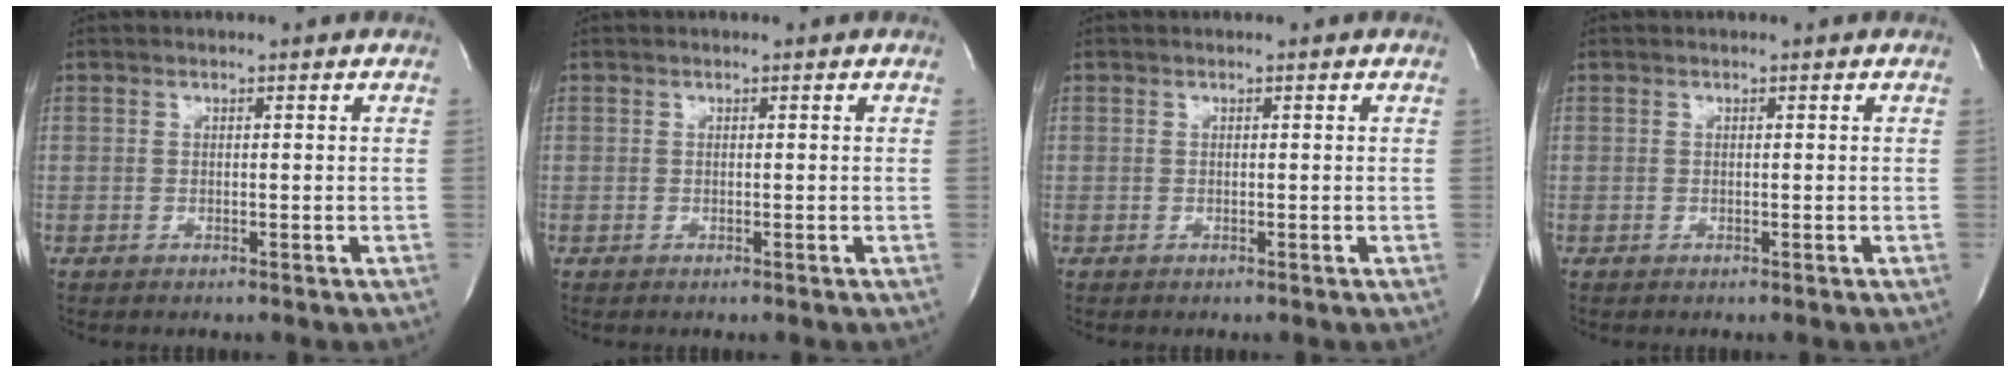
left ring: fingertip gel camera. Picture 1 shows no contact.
{"total": 0.0}
{"total": 0.0}
{"total": 0.0}